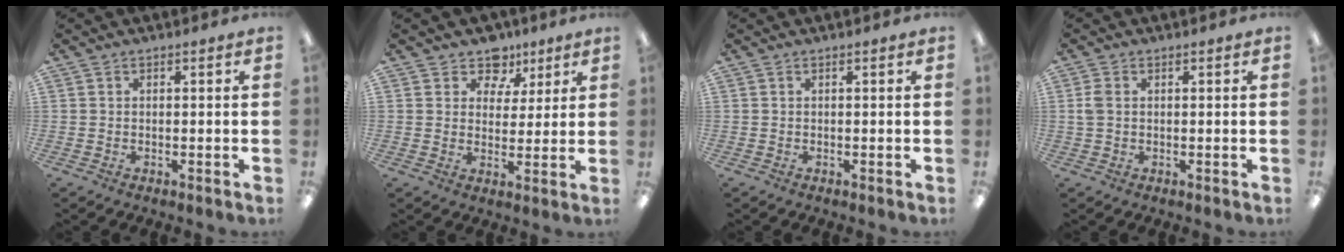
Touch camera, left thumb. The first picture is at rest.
{"total": 8.1, "force": [5.4, 5.6, 1.9], "torque": [-0.031, -0.031, 0.099]}
{"total": 0.0}
{"total": 2.7, "force": [0.3, 1.8, 2.0], "torque": [-0.047, 0.005, 0.001]}